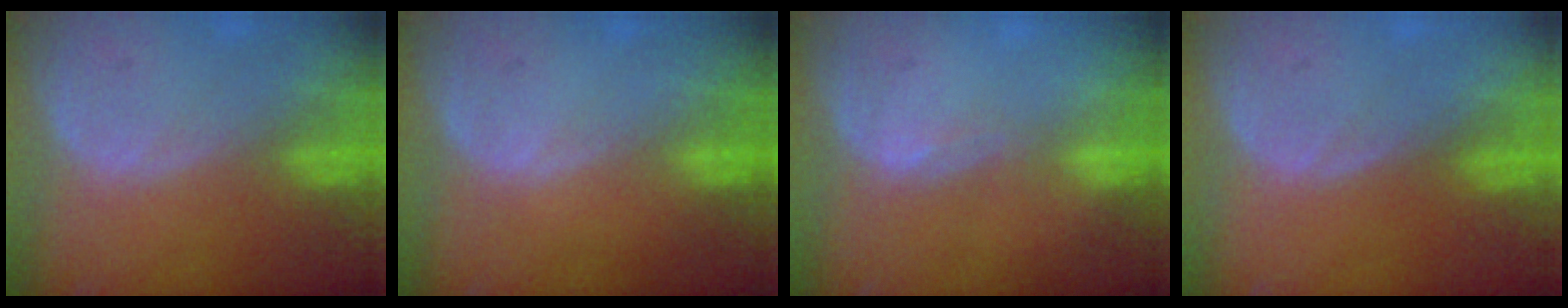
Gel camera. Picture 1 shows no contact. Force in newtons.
{"total": 0.0}
{"total": 1.0, "press": 0.7, "slide": 0.7}
{"total": 0.0}